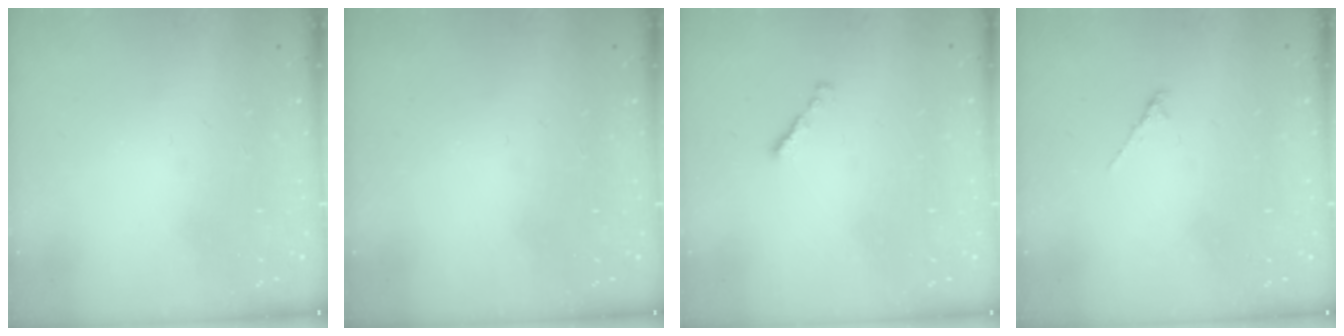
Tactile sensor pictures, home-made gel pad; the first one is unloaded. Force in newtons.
{"total": 0.0}
{"total": 0.8, "press": 0.7, "slide": 0.4}
{"total": 1.2, "press": 1.1, "slide": 0.4}